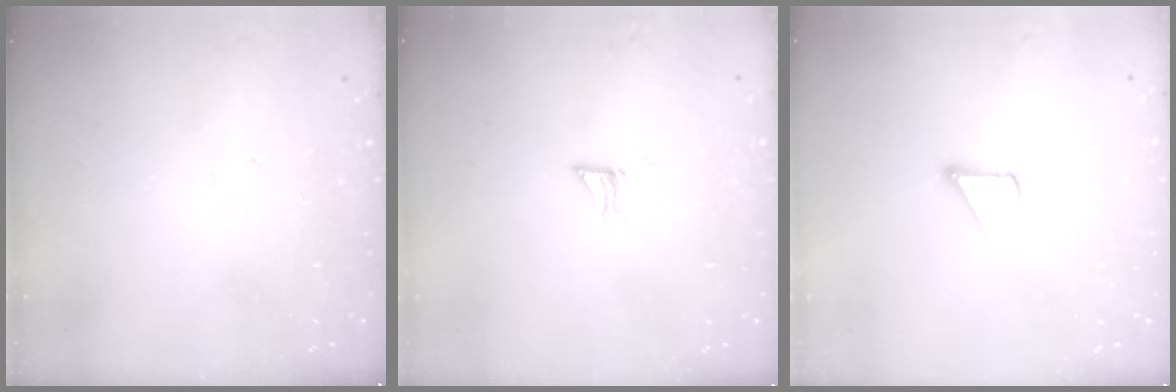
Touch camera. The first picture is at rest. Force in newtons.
{"total": 4.2, "press": 4.2, "slide": 0.2}
{"total": 1.6, "press": 1.6, "slide": 0.2}